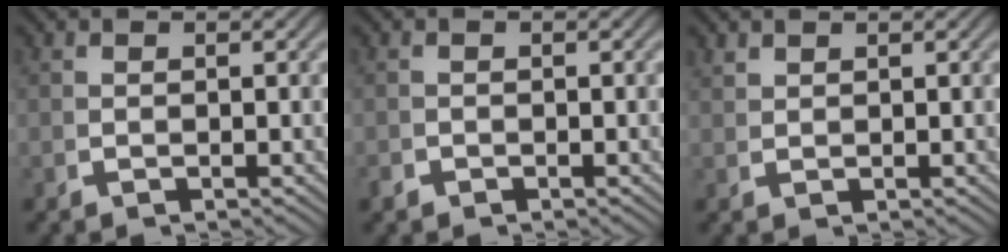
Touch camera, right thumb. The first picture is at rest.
{"total": 0.6, "force": [-0.6, 0.2, -0.1], "torque": [0.003, -0.005, -0.011]}
{"total": 1.4, "force": [1.4, -0.4, -0.1], "torque": [0.006, 0.006, 0.033]}